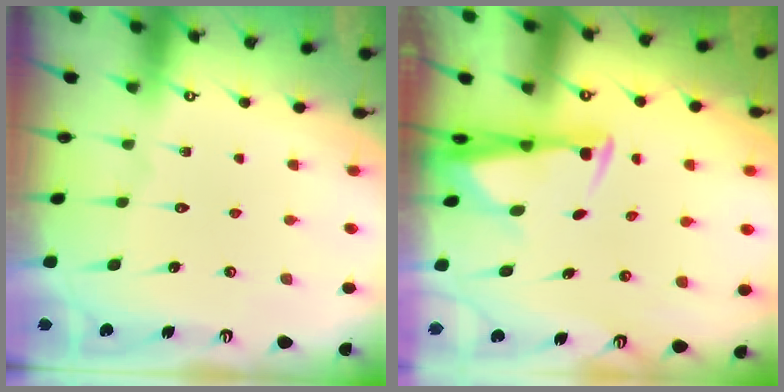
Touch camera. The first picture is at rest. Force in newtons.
{"total": 3.1, "press": 2.9, "slide": 1.0}